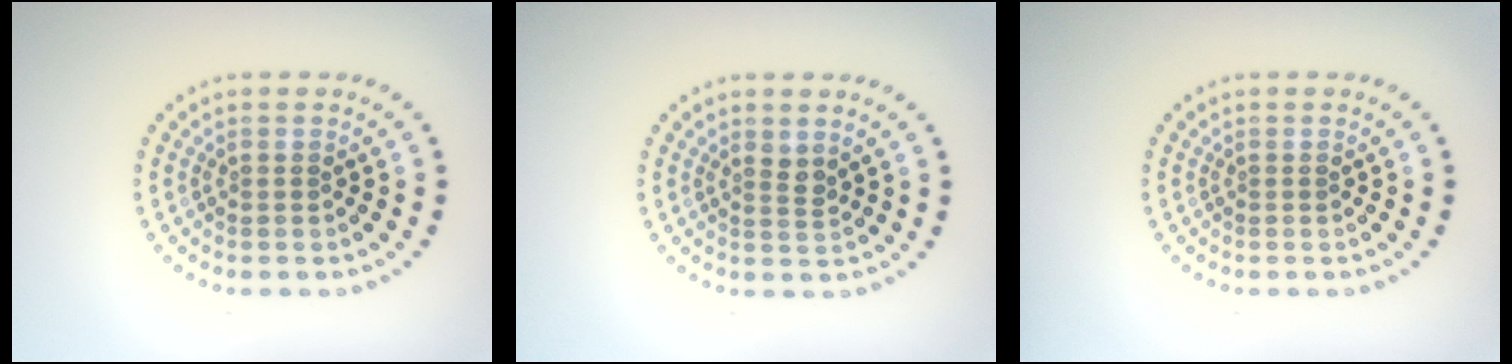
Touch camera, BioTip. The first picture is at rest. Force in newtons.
{"total": 1.2, "press": 1.0, "slide": 0.7}
{"total": 0.0}